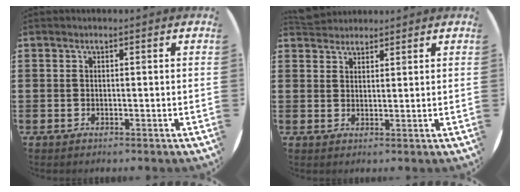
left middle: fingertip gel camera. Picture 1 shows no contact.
{"total": 2.5, "force": [2.4, 0.7, -0.1], "torque": [-0.003, 0.001, 0.048]}